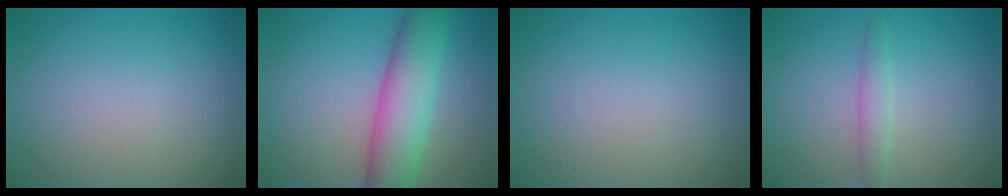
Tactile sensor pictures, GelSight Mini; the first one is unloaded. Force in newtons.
{"total": 7.1, "press": 7.1, "slide": 0.2}
{"total": 0.0}
{"total": 1.6, "press": 1.6, "slide": 0.0}